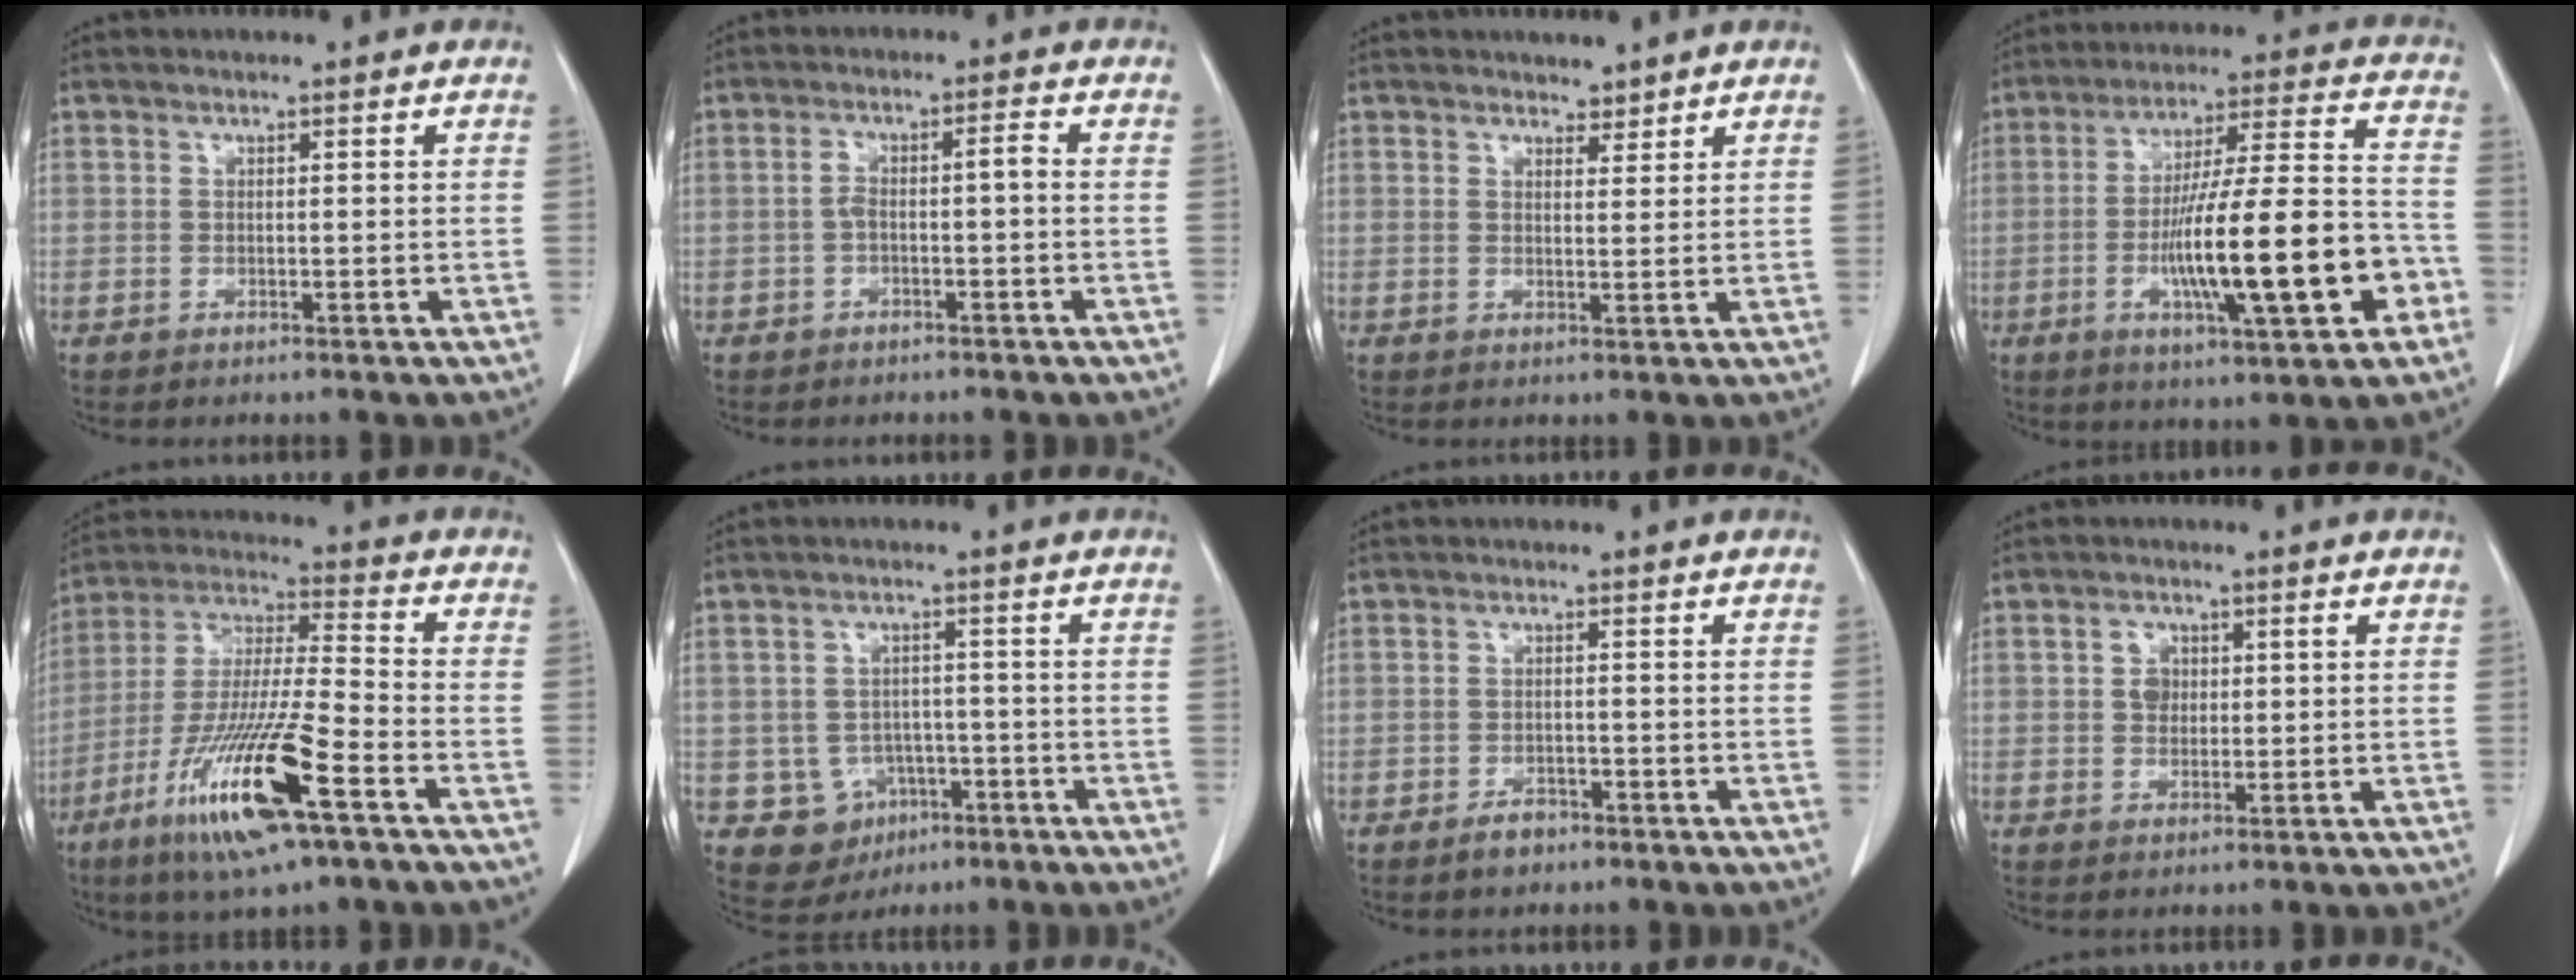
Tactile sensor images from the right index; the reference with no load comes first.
{"total": 3.4, "force": [-0.7, 0.7, 3.2], "torque": [-0.060, 0.019, -0.009]}
{"total": 2.5, "force": [2.3, 0.9, 0.4], "torque": [-0.001, 0.000, 0.036]}
{"total": 19.3, "force": [-5.5, 2.5, 18.3], "torque": [-0.301, 0.005, -0.080]}
{"total": 17.9, "force": [-8.8, 1.4, 15.5], "torque": [-0.327, -0.036, -0.164]}
{"total": 6.8, "force": [-2.4, 6.2, 1.3], "torque": [-0.020, 0.009, -0.025]}
{"total": 2.5, "force": [-1.8, 1.4, 1.0], "torque": [-0.016, 0.004, -0.023]}
{"total": 2.9, "force": [0.6, 2.2, 1.7], "torque": [-0.027, 0.007, 0.010]}